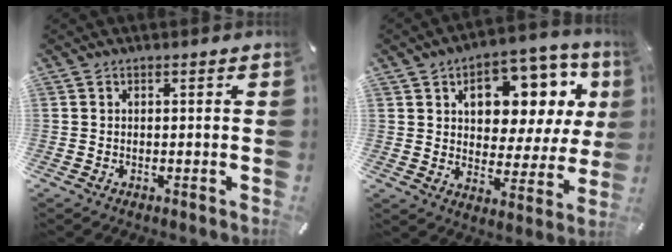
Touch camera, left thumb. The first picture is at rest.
{"total": 14.1, "force": [6.7, 9.0, 8.7], "torque": [-0.118, -0.046, 0.110]}